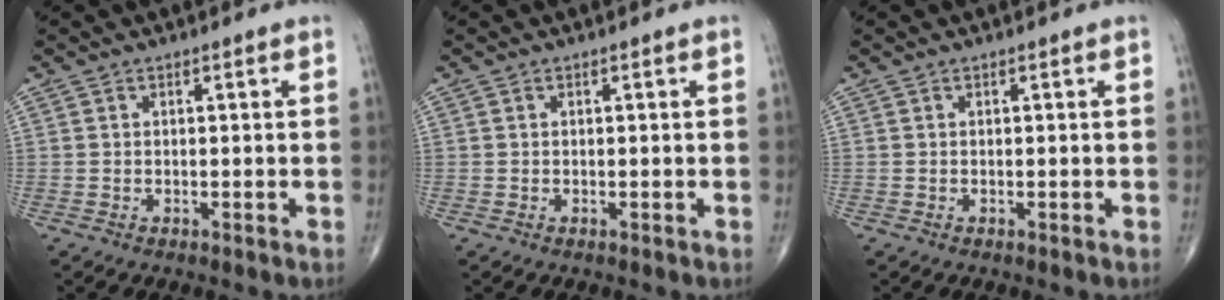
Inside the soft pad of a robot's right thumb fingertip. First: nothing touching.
{"total": 0.0}
{"total": 0.0}